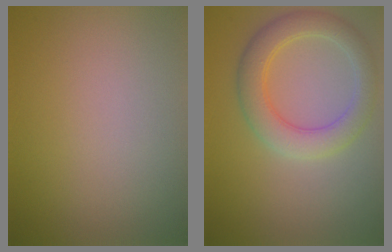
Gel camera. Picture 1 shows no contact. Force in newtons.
{"total": 4.5, "press": 4.5, "slide": 0.2}